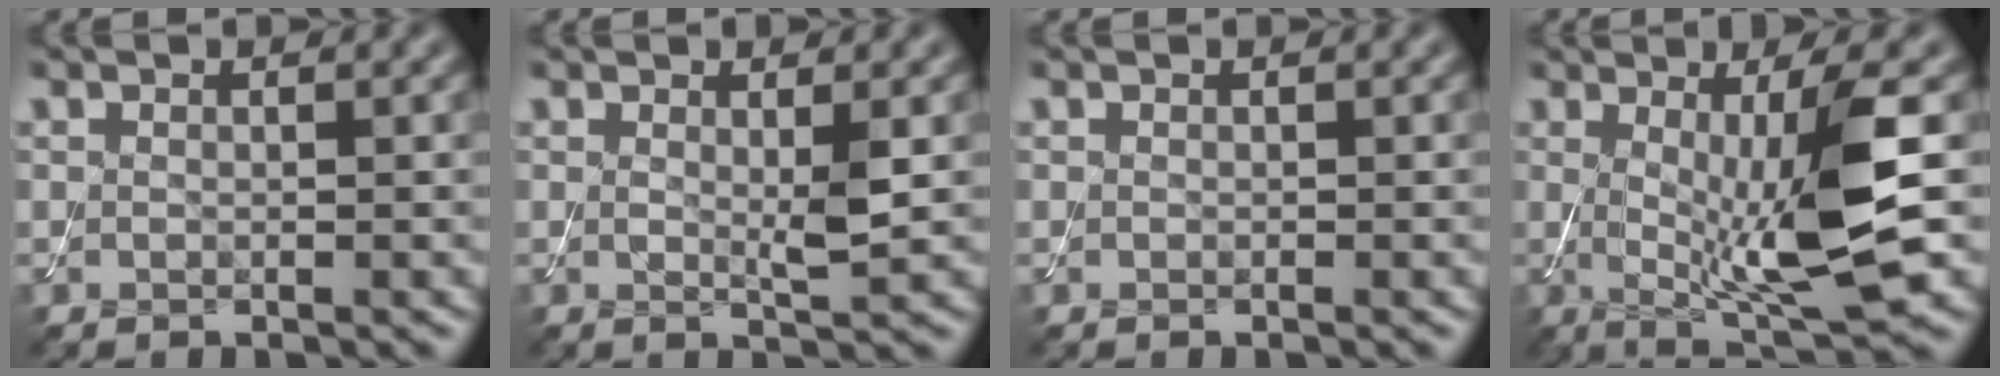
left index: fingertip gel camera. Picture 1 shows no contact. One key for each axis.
{"total": 2.0, "fx": 0.4, "fy": 0.2, "fz": 1.9, "tx": -0.036, "ty": -0.008, "tz": 0.008}
{"total": 0.0}
{"total": 8.6, "fx": 0.0, "fy": 1.6, "fz": 8.5, "tx": -0.134, "ty": -0.013, "tz": 0.010}